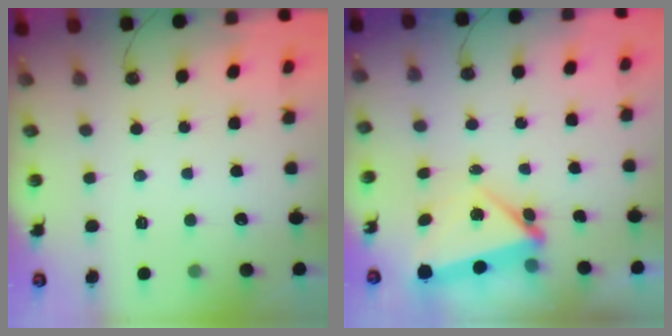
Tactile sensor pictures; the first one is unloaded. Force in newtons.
{"total": 6.5, "press": 6.5, "slide": 0.6}